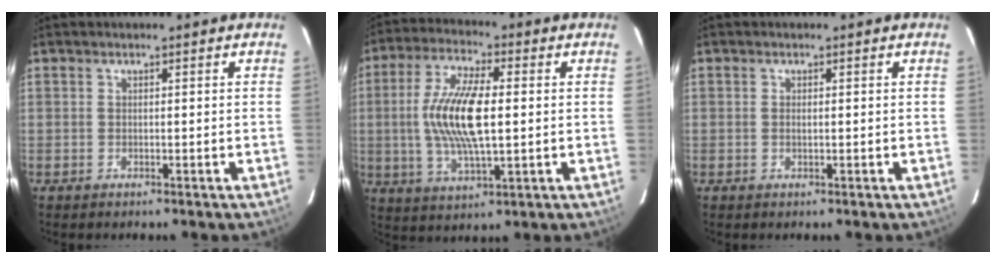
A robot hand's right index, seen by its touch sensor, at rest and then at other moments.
{"total": 13.4, "force": [0.3, 4.5, 12.6], "torque": [-0.255, 0.003, 0.006]}
{"total": 0.7, "force": [0.1, 0.3, 0.6], "torque": [-0.013, 0.000, 0.001]}